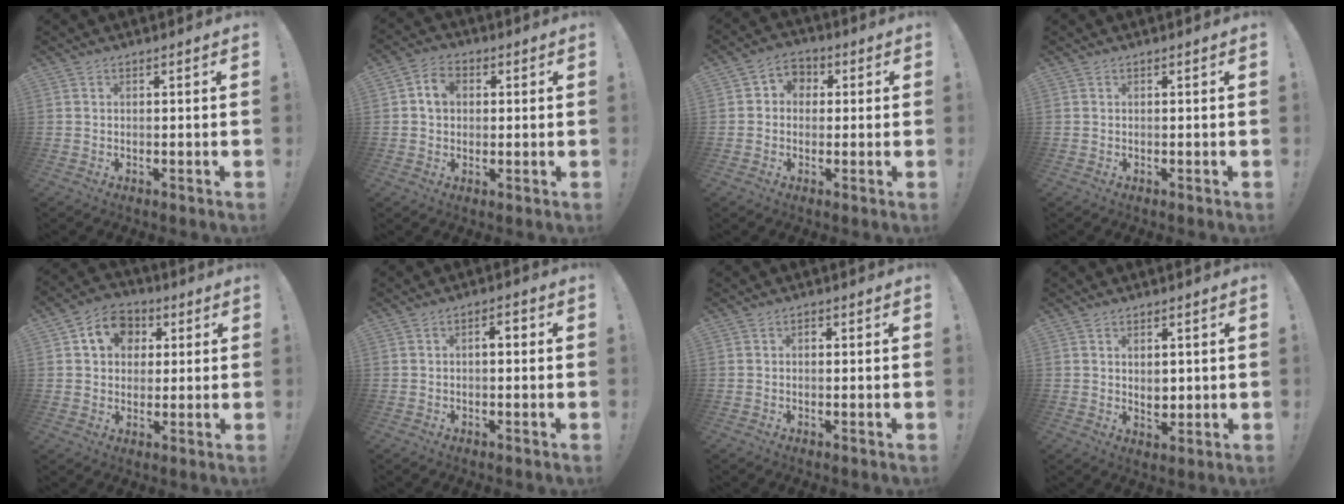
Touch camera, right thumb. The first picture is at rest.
{"total": 6.1, "force": [1.3, 4.9, 3.3], "torque": [-0.048, 0.005, 0.024]}
{"total": 5.2, "force": [-0.3, 4.7, 2.2], "torque": [-0.029, 0.012, -0.003]}
{"total": 0.0}
{"total": 10.3, "force": [3.4, 8.5, 4.8], "torque": [-0.068, -0.005, 0.066]}
{"total": 3.0, "force": [-0.3, 1.4, 2.6], "torque": [-0.035, 0.007, -0.011]}
{"total": 0.7, "force": [-0.3, 0.6, 0.3], "torque": [-0.003, 0.002, -0.007]}
{"total": 3.7, "force": [0.9, 2.6, 2.4], "torque": [-0.019, -0.008, 0.012]}